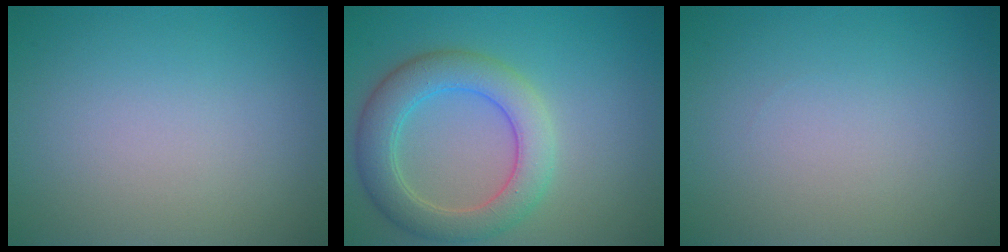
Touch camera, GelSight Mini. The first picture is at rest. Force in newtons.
{"total": 5.5, "press": 5.4, "slide": 0.3}
{"total": 0.0}